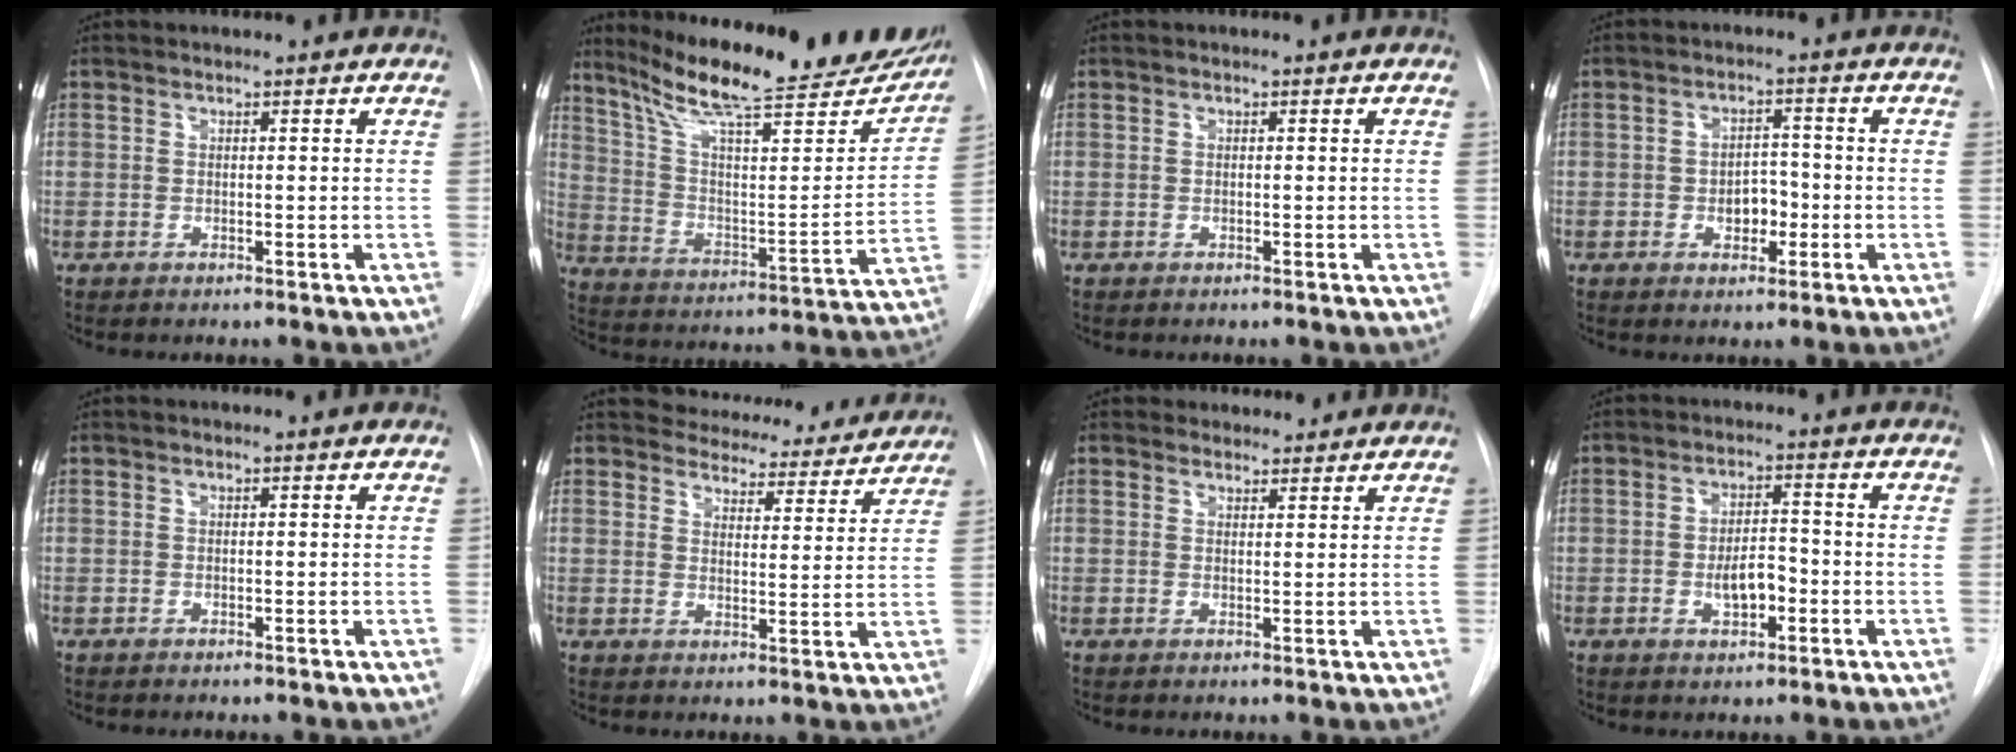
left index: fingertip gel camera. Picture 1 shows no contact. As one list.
[{"total": 27.5, "force": [23.1, 4.4, 14.1], "torque": [-0.223, -0.053, 0.323]}, {"total": 0.0}, {"total": 4.0, "force": [-1.5, 2.5, 2.7], "torque": [-0.034, 0.003, -0.021]}, {"total": 0.0}, {"total": 13.1, "force": [12.4, 3.8, 1.6], "torque": [0.008, -0.022, 0.136]}, {"total": 3.2, "force": [2.9, 1.3, -0.3], "torque": [0.010, 0.009, 0.034]}, {"total": 4.7, "force": [-1.9, 2.0, 3.7], "torque": [-0.061, 0.000, -0.029]}]